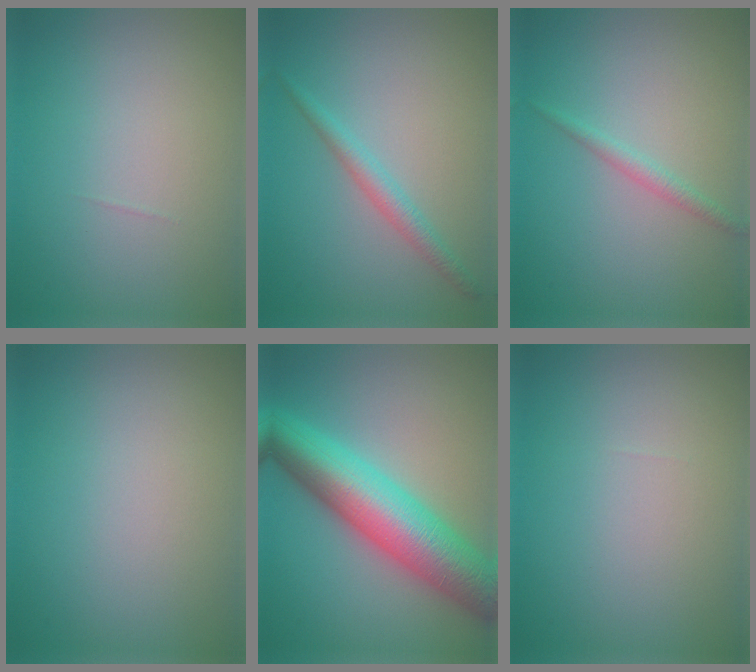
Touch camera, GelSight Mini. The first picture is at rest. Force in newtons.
{"total": 2.0, "press": 2.0, "slide": 0.0}
{"total": 1.3, "press": 1.3, "slide": 0.0}
{"total": 0.0}
{"total": 10.5, "press": 10.5, "slide": 0.1}
{"total": 0.0}